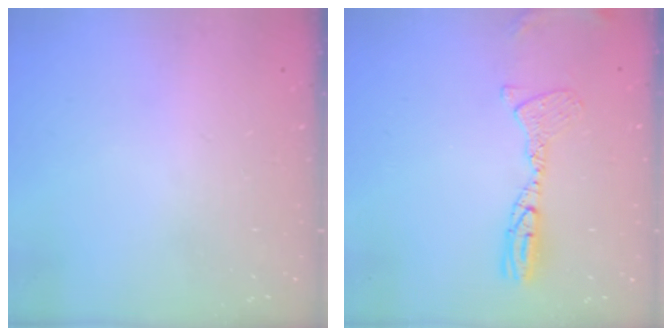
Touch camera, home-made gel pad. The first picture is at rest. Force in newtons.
{"total": 11.8, "press": 11.6, "slide": 2.1}